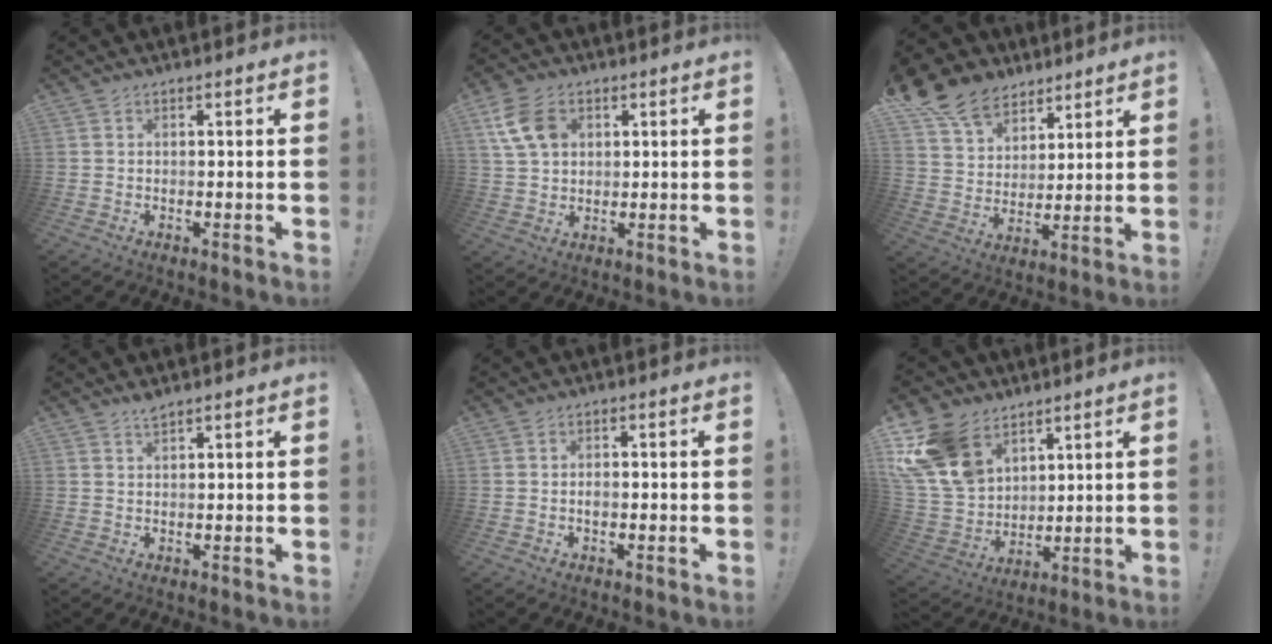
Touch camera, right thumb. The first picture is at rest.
{"total": 10.4, "force": [3.7, 7.5, 6.2], "torque": [-0.113, -0.002, 0.074]}
{"total": 14.0, "force": [10.0, 9.0, 4.1], "torque": [-0.073, -0.068, 0.193]}
{"total": 2.0, "force": [1.8, 0.2, 0.9], "torque": [-0.011, -0.009, 0.032]}
{"total": 1.5, "force": [-0.9, 0.9, 0.8], "torque": [-0.013, 0.003, -0.016]}
{"total": 18.4, "force": [10.4, 12.2, 9.0], "torque": [-0.175, -0.055, 0.204]}